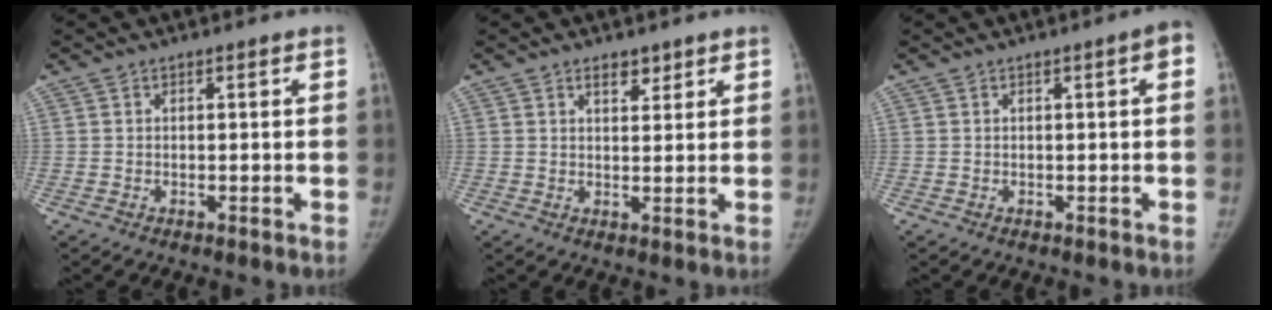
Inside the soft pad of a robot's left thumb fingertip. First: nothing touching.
{"total": 2.9, "force": [2.1, 1.6, 1.3], "torque": [0.000, -0.012, 0.034]}
{"total": 2.2, "force": [0.3, 0.3, 2.2], "torque": [-0.028, 0.008, 0.002]}